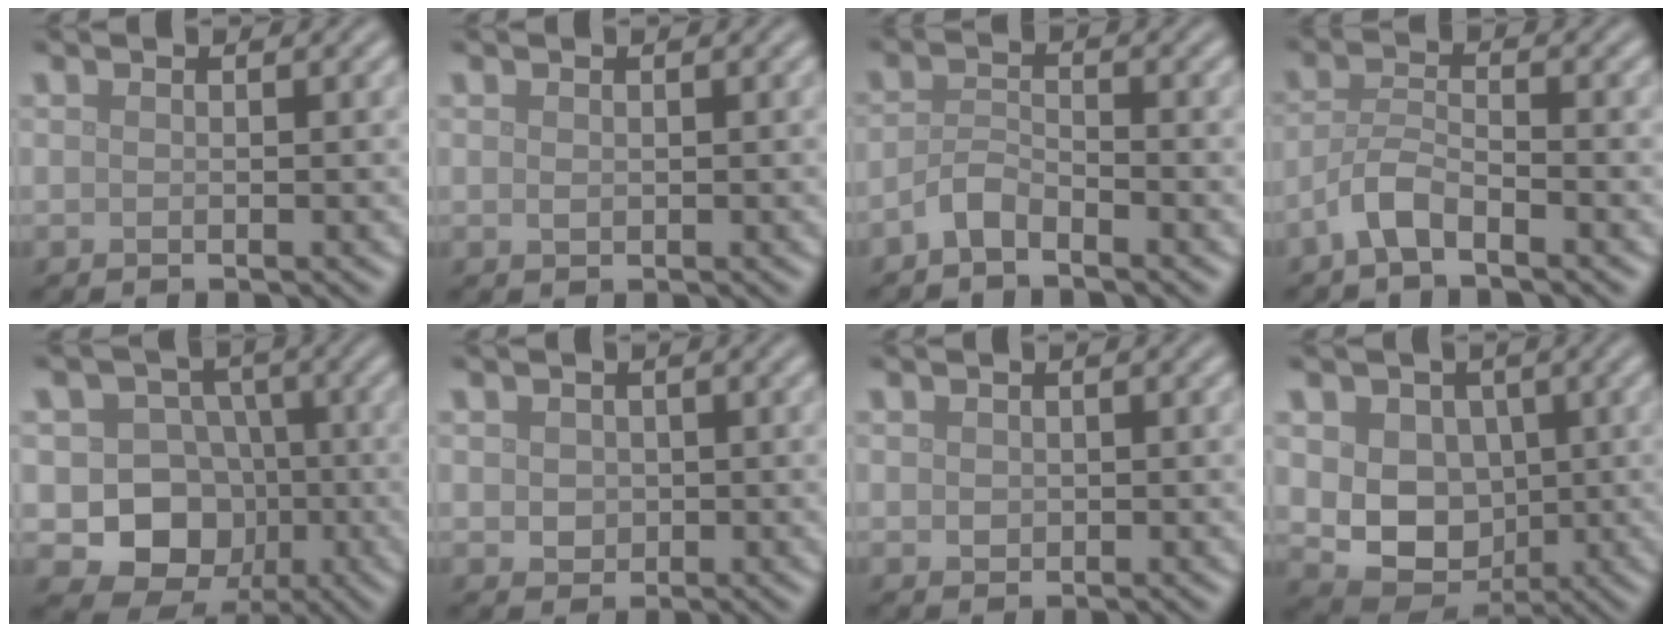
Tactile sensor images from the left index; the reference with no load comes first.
{"total": 0.7, "force": [0.0, 0.6, 0.4], "torque": [-0.008, -0.001, 0.001]}
{"total": 2.1, "force": [-1.7, 0.7, 1.0], "torque": [-0.023, 0.007, -0.040]}
{"total": 3.0, "force": [-2.1, 0.9, 1.9], "torque": [-0.042, 0.008, -0.050]}
{"total": 8.0, "force": [-1.6, 7.1, 3.3], "torque": [-0.029, -0.006, -0.053]}
{"total": 1.7, "force": [0.2, 1.5, 0.8], "torque": [-0.015, -0.004, 0.003]}
{"total": 1.0, "force": [0.1, 0.9, 0.4], "torque": [-0.005, -0.002, 0.002]}
{"total": 7.3, "force": [0.5, 5.8, 4.3], "torque": [-0.063, -0.005, 0.002]}